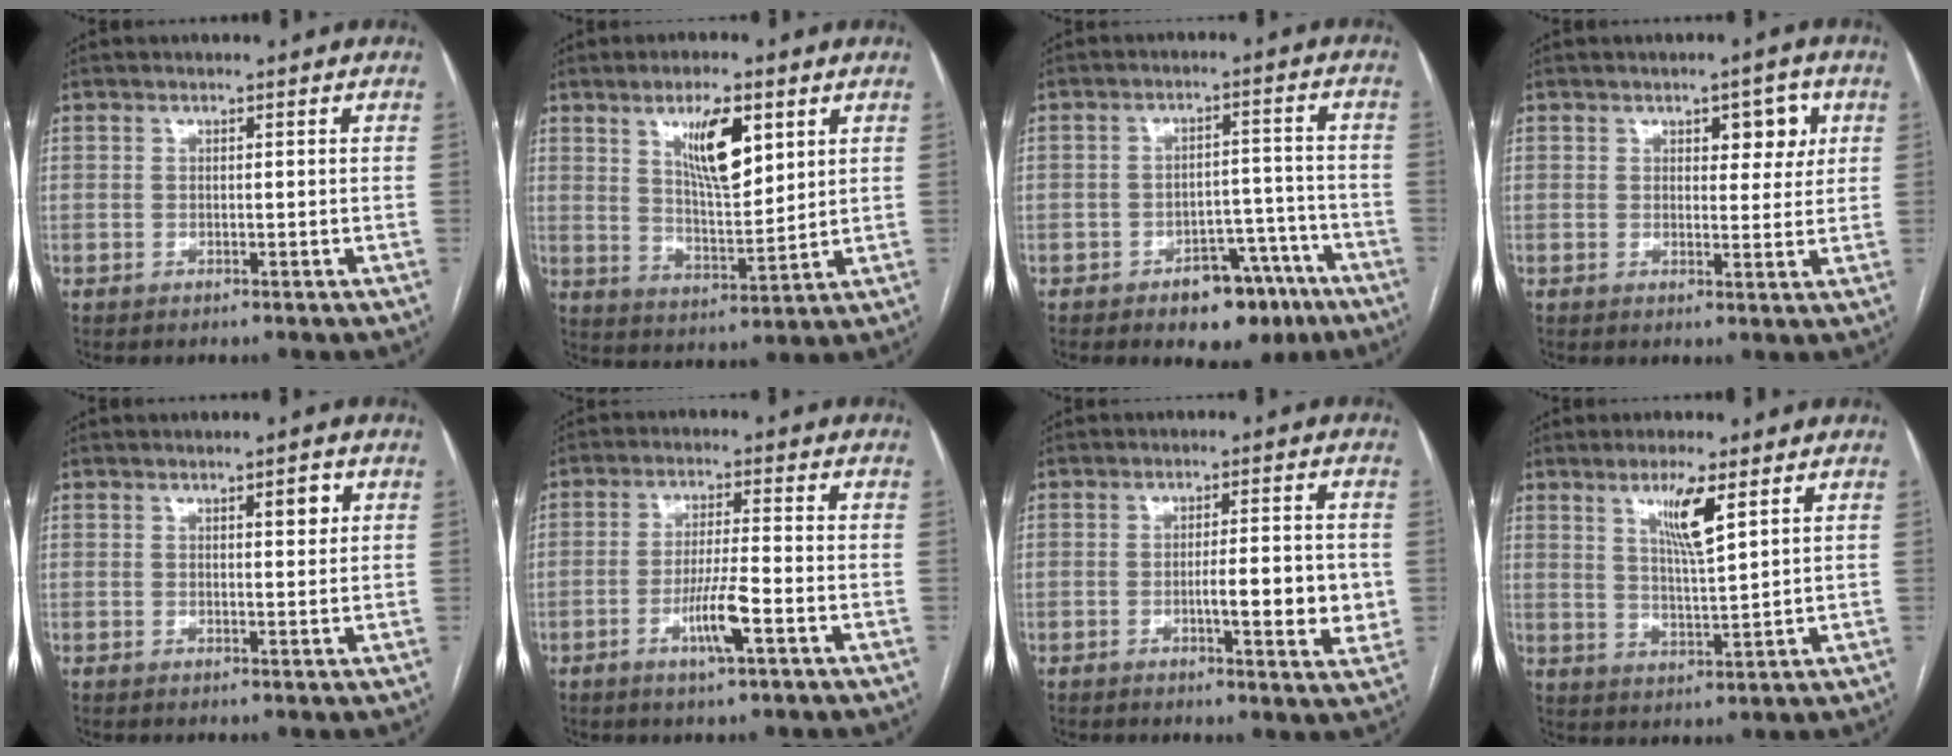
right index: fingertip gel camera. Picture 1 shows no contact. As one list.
[{"total": 9.6, "force": [4.4, 2.6, 8.1], "torque": [-0.146, -0.002, 0.084]}, {"total": 8.7, "force": [-5.6, 4.7, 4.8], "torque": [-0.047, 0.024, -0.073]}, {"total": 4.8, "force": [1.9, 2.4, 3.7], "torque": [-0.040, 0.006, 0.025]}, {"total": 2.5, "force": [1.1, 0.7, 2.2], "torque": [-0.032, 0.000, 0.016]}, {"total": 6.4, "force": [-2.7, 0.1, 5.8], "torque": [-0.112, -0.007, -0.046]}, {"total": 7.9, "force": [-1.1, 1.4, 7.7], "torque": [-0.108, -0.002, -0.013]}, {"total": 6.7, "force": [3.4, 0.4, 5.8], "torque": [-0.107, -0.008, 0.064]}]